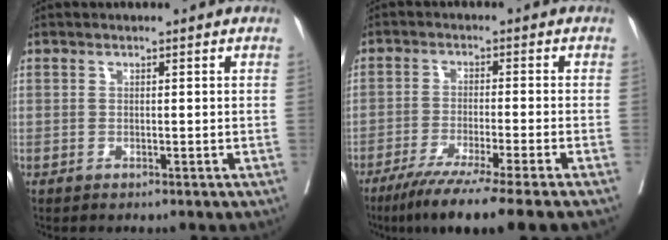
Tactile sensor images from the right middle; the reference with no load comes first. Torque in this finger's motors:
{"motor_torque": [1.19, -0.95, 0.53, 0.14]}